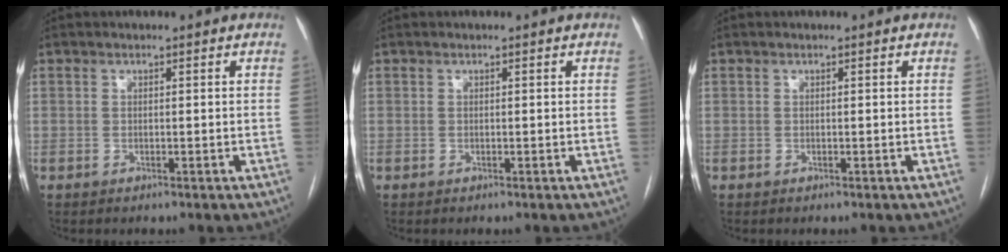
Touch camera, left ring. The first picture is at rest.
{"total": 0.0}
{"total": 0.0}